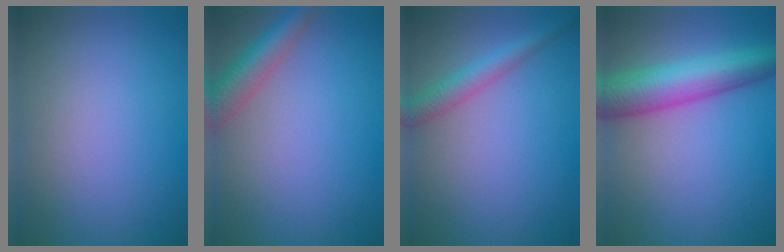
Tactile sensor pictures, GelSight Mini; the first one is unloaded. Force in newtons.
{"total": 3.9, "press": 3.9, "slide": 0.2}
{"total": 2.8, "press": 2.8, "slide": 0.2}
{"total": 7.4, "press": 7.4, "slide": 0.2}